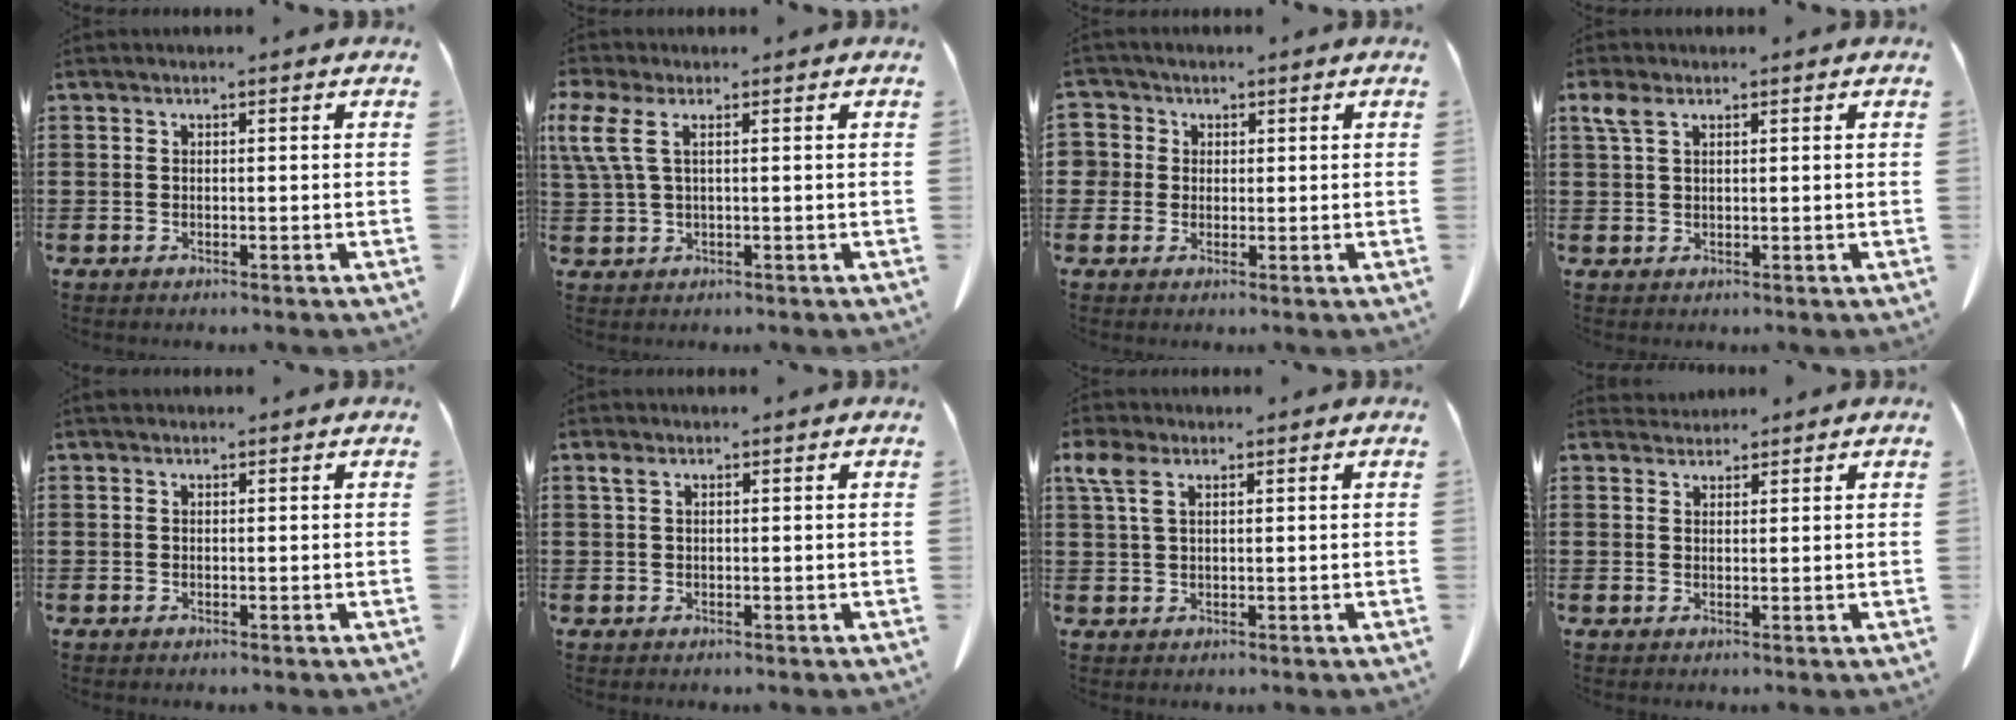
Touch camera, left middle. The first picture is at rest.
{"total": 4.0, "force": [1.1, 1.4, 3.6], "torque": [-0.097, -0.006, 0.015]}
{"total": 2.7, "force": [0.8, 2.6, 0.1], "torque": [-0.018, 0.010, 0.013]}
{"total": 2.7, "force": [1.3, 1.1, 2.0], "torque": [-0.054, 0.000, 0.022]}
{"total": 0.0}
{"total": 1.2, "force": [0.5, 0.5, 1.0], "torque": [-0.022, 0.002, 0.008]}
{"total": 3.9, "force": [1.9, 1.7, 2.9], "torque": [-0.074, 0.002, 0.032]}
{"total": 1.7, "force": [1.6, 0.5, -0.1], "torque": [-0.003, 0.001, 0.032]}